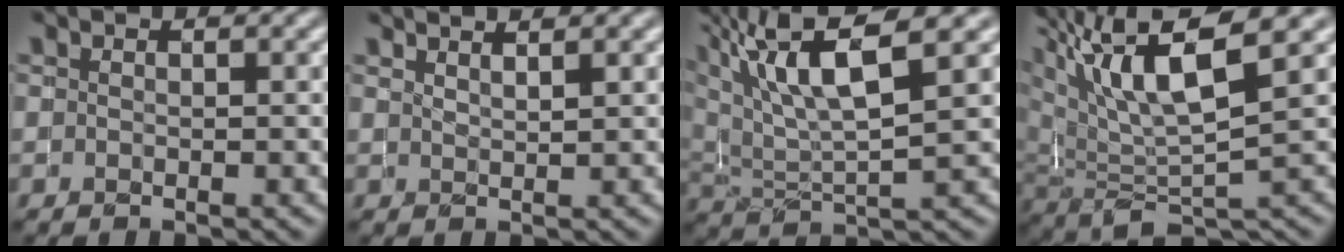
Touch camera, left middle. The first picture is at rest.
{"total": 2.4, "force": [2.0, 0.7, 1.2], "torque": [0.010, 0.008, 0.008]}
{"total": 8.8, "force": [4.8, 2.2, 7.0], "torque": [-0.138, 0.015, 0.088]}
{"total": 9.0, "force": [4.2, 2.4, 7.6], "torque": [-0.145, 0.011, 0.078]}